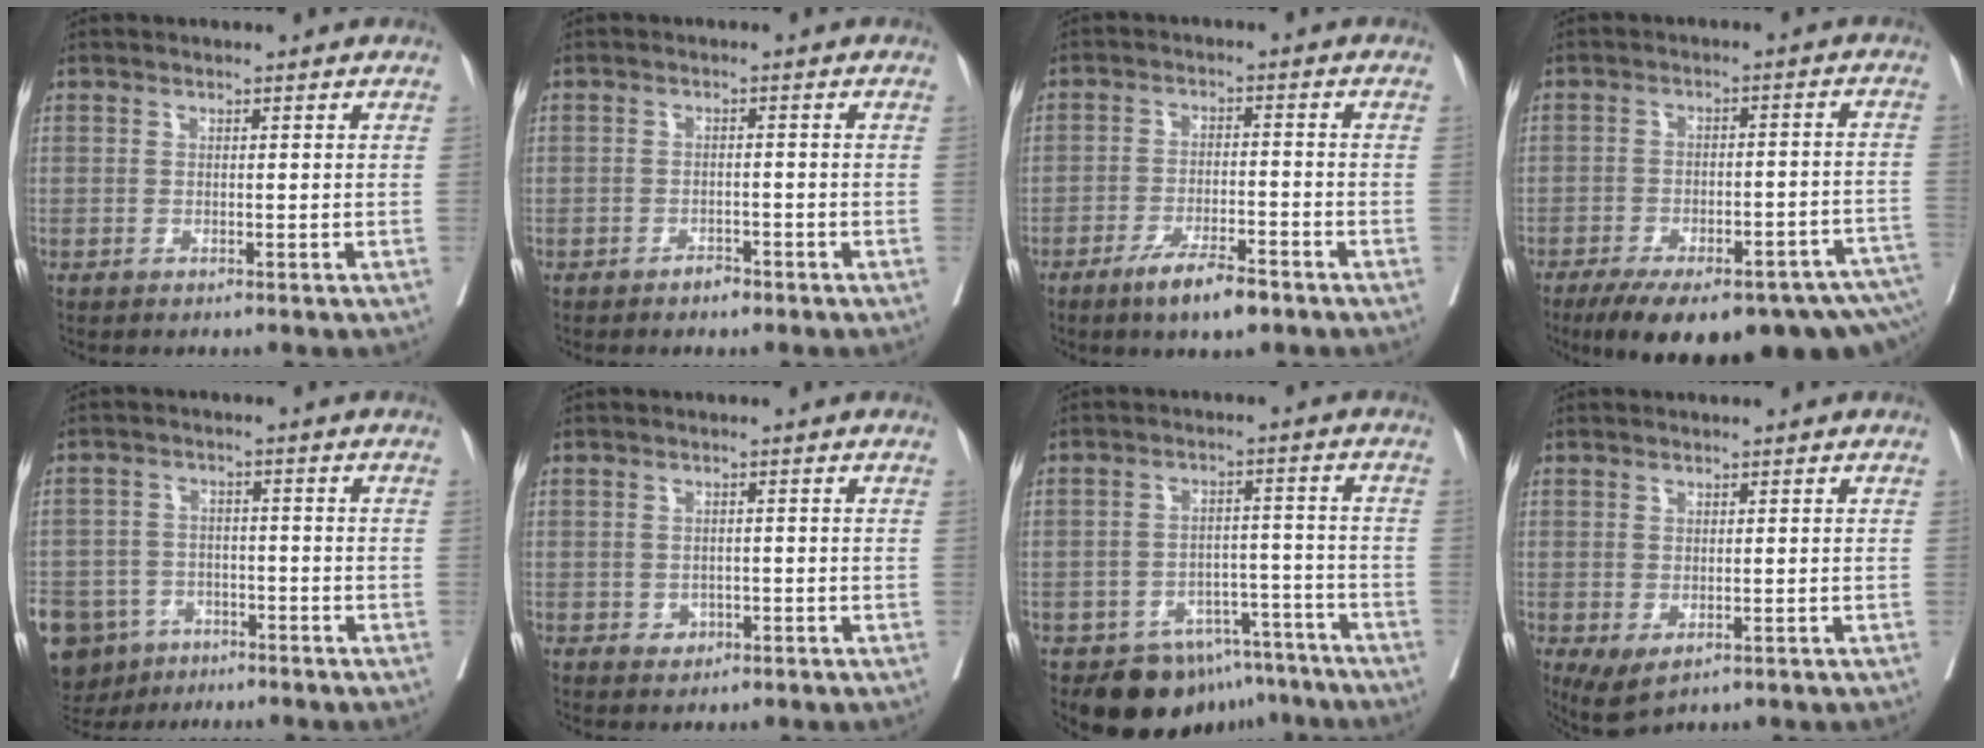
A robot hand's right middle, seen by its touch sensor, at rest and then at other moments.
{"total": 1.6, "force": [-1.3, 0.8, 0.6], "torque": [-0.007, 0.004, -0.017]}
{"total": 6.8, "force": [-4.6, 1.4, 4.8], "torque": [-0.086, -0.006, -0.076]}
{"total": 21.1, "force": [-15.5, 5.3, 13.3], "torque": [-0.151, 0.010, -0.203]}
{"total": 17.8, "force": [-10.1, 13.1, 6.5], "torque": [-0.203, -0.005, -0.146]}
{"total": 1.9, "force": [-0.6, 1.6, 0.8], "torque": [-0.007, 0.005, -0.002]}
{"total": 10.9, "force": [-8.4, 6.4, 2.4], "torque": [-0.007, 0.040, -0.109]}
{"total": 3.9, "force": [-1.2, 1.9, 3.2], "torque": [-0.053, -0.014, -0.005]}